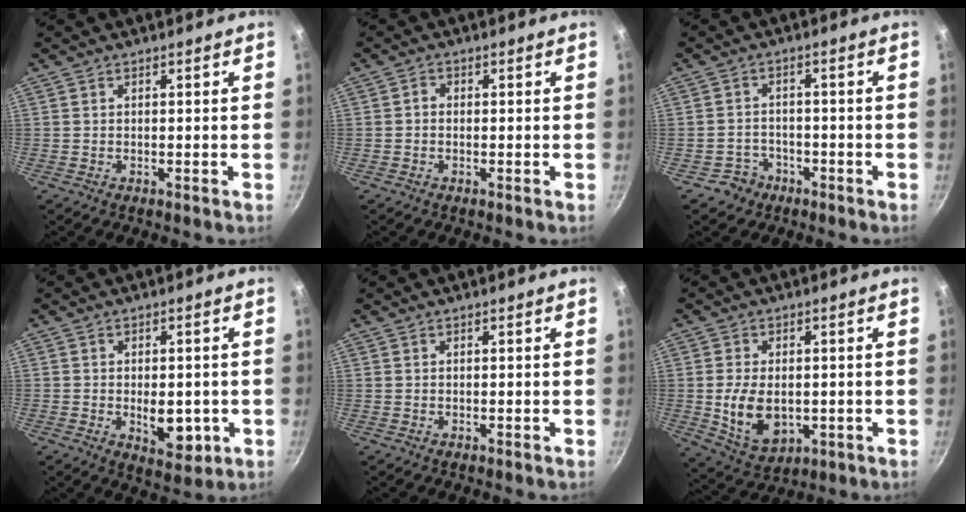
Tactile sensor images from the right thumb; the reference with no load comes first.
{"total": 1.1, "force": [-0.3, 0.9, 0.6], "torque": [-0.009, 0.005, -0.008]}
{"total": 4.0, "force": [-2.3, 3.3, 0.5], "torque": [0.009, 0.027, -0.036]}
{"total": 7.5, "force": [-1.4, 4.5, 5.8], "torque": [-0.054, -0.007, -0.012]}
{"total": 0.0}
{"total": 10.2, "force": [-0.8, 6.7, 7.6], "torque": [-0.127, -0.008, 0.004]}